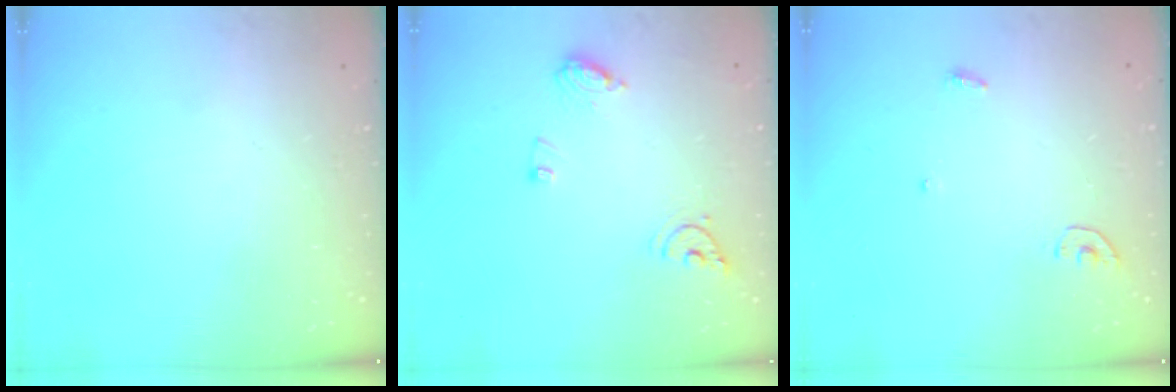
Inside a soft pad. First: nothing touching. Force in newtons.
{"total": 8.3, "press": 8.2, "slide": 0.9}
{"total": 3.8, "press": 3.8, "slide": 0.3}